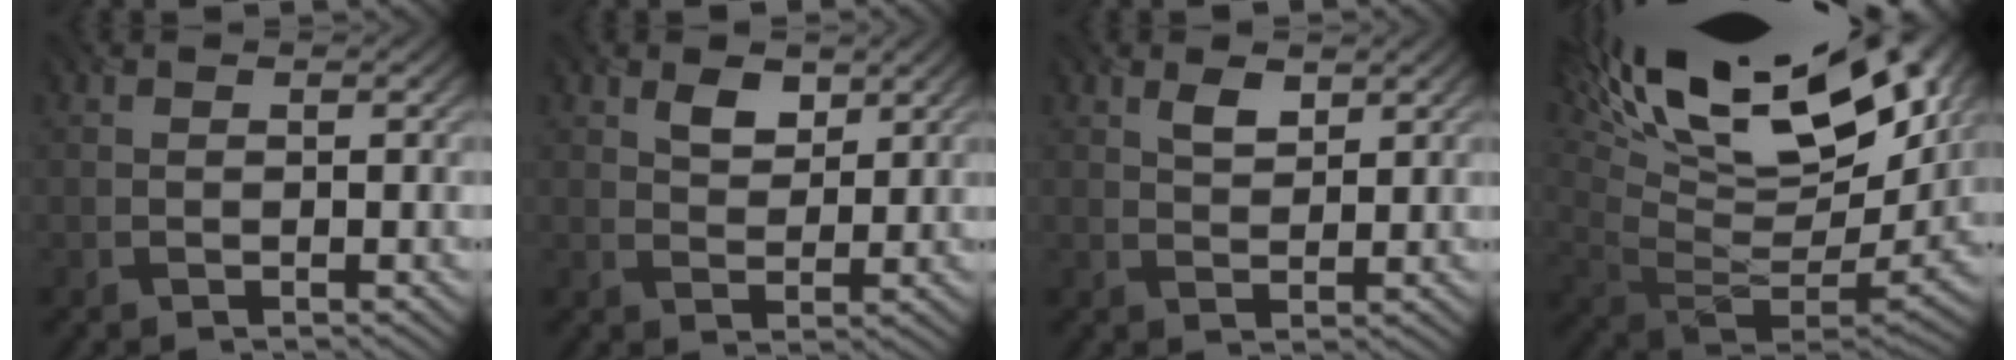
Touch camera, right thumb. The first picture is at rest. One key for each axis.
{"total": 3.1, "fx": 2.0, "fy": 1.7, "fz": 1.7, "tx": -0.035, "ty": -0.004, "tz": 0.039}
{"total": 2.5, "fx": 1.6, "fy": 1.2, "fz": 1.5, "tx": -0.032, "ty": -0.001, "tz": 0.033}
{"total": 21.6, "fx": 11.3, "fy": 9.3, "fz": 15.8, "tx": -0.273, "ty": 0.033, "tz": 0.188}